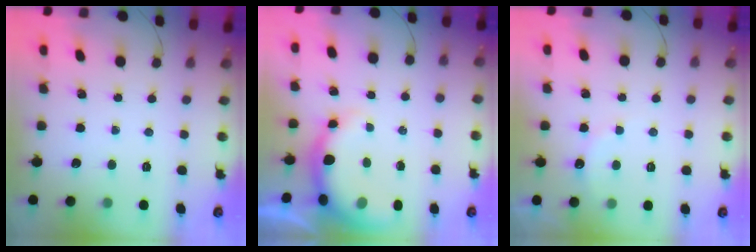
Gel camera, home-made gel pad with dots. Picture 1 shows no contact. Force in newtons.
{"total": 7.3, "press": 7.2, "slide": 1.3}
{"total": 5.3, "press": 5.2, "slide": 1.2}